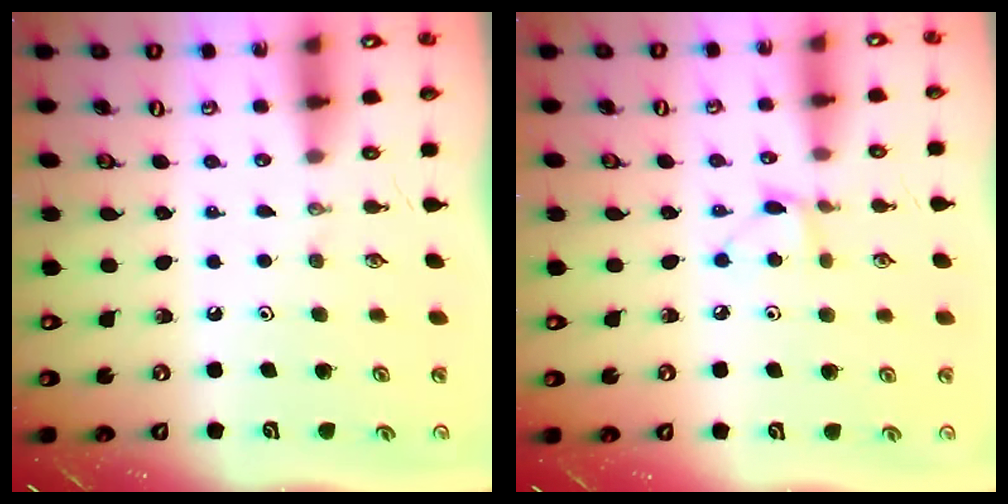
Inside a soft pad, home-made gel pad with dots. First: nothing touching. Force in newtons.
{"total": 5.1, "press": 5.1, "slide": 0.6}